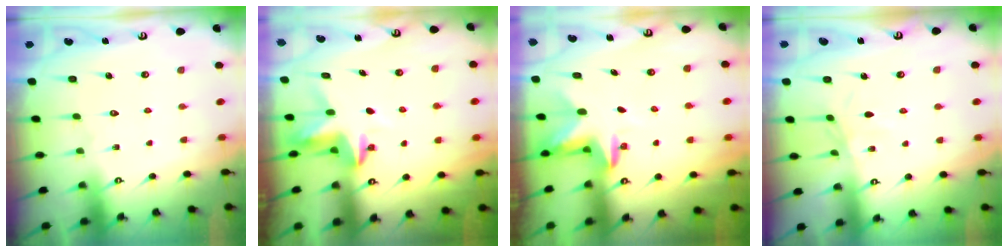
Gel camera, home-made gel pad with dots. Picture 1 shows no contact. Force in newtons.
{"total": 3.8, "press": 3.8, "slide": 0.4}
{"total": 2.9, "press": 2.8, "slide": 0.7}
{"total": 2.5, "press": 2.4, "slide": 0.5}